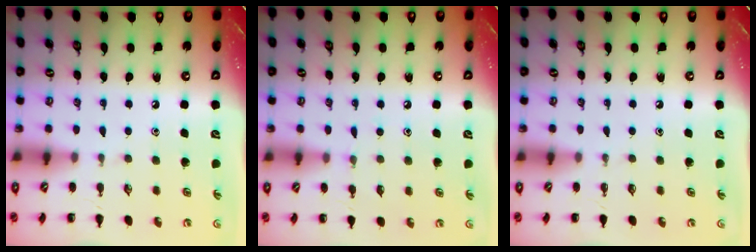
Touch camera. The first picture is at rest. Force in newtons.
{"total": 5.5, "press": 5.3, "slide": 1.5}
{"total": 0.0}